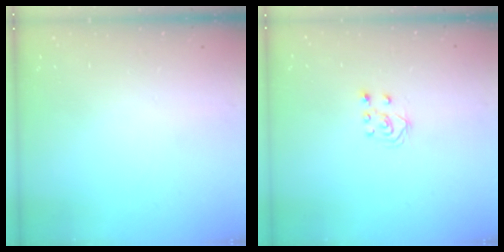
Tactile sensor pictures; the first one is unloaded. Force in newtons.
{"total": 3.9, "press": 3.8, "slide": 0.7}